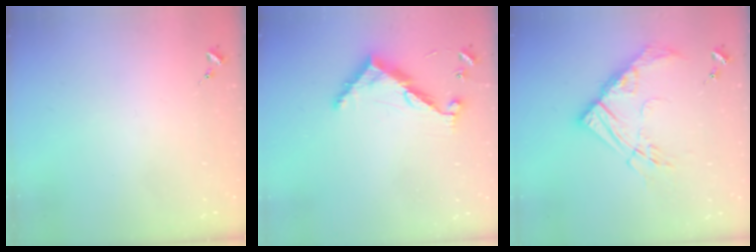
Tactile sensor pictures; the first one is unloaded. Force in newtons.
{"total": 9.3, "press": 9.3, "slide": 0.3}
{"total": 15.4, "press": 15.3, "slide": 1.6}